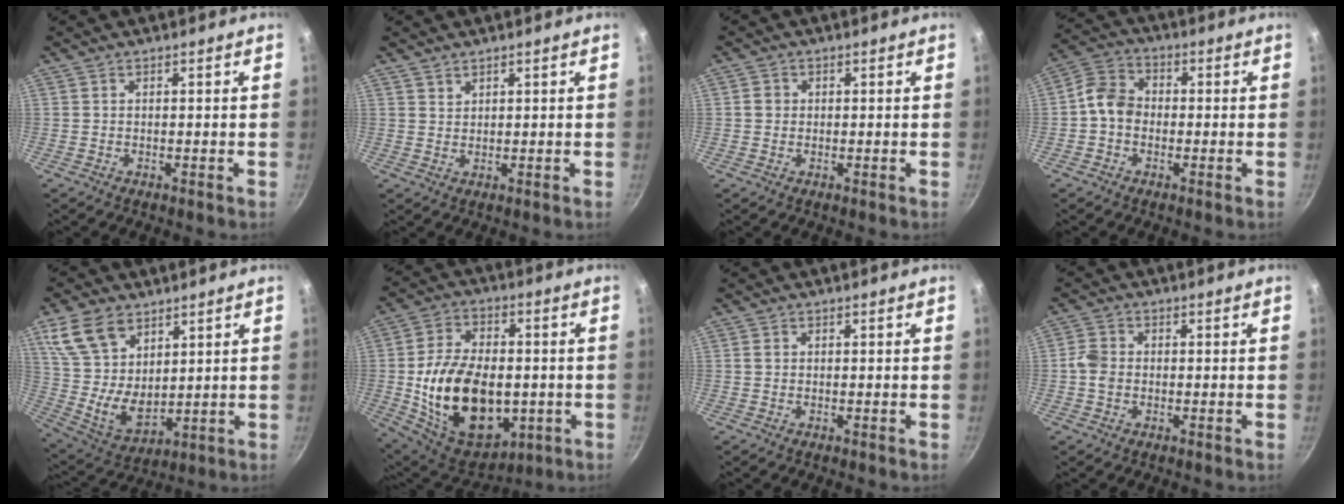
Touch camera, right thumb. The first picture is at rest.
{"total": 1.4, "force": [1.2, 0.6, 0.2], "torque": [0.002, -0.004, 0.025]}
{"total": 1.7, "force": [0.1, 1.6, 0.6], "torque": [-0.004, 0.006, -0.001]}
{"total": 6.8, "force": [-1.1, 5.5, 3.9], "torque": [-0.050, 0.024, -0.042]}
{"total": 14.8, "force": [7.6, 9.3, 8.6], "torque": [-0.151, -0.035, 0.165]}
{"total": 23.3, "force": [-2.8, 14.9, 17.7], "torque": [-0.287, 0.005, -0.029]}
{"total": 0.8, "force": [0.1, 0.7, 0.3], "torque": [-0.004, 0.004, 0.000]}
{"total": 3.5, "force": [-0.6, 2.8, 1.9], "torque": [-0.035, 0.010, -0.020]}